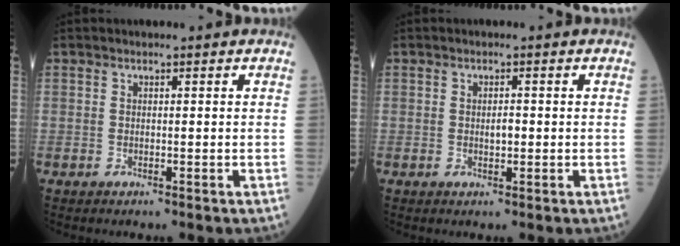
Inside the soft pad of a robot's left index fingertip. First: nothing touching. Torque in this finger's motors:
{"motor_torque": [0.12, 0.14, 0.03, 0.01]}